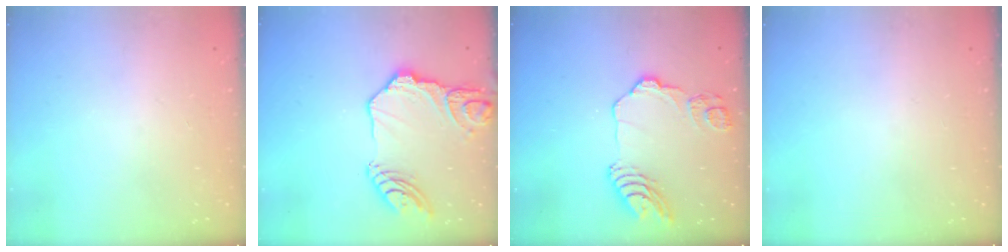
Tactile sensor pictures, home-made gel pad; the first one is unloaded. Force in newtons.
{"total": 16.8, "press": 16.7, "slide": 1.6}
{"total": 13.5, "press": 13.4, "slide": 1.6}
{"total": 0.0}